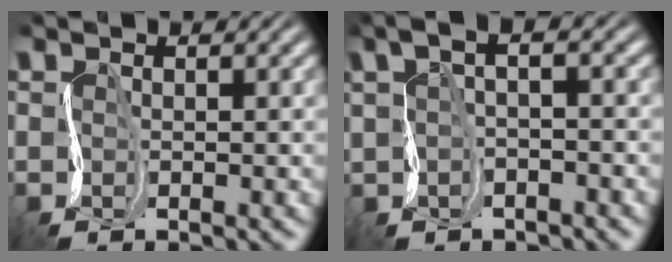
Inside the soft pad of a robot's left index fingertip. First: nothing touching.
{"total": 1.8, "force": [1.2, 0.4, 1.3], "torque": [-0.033, 0.012, 0.023]}